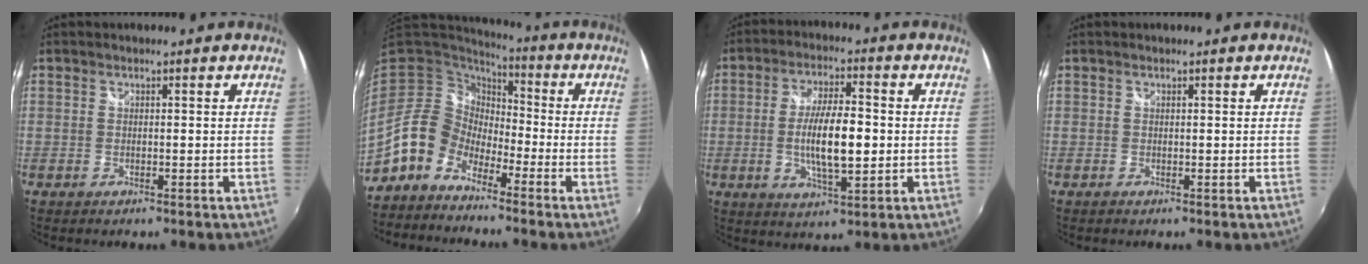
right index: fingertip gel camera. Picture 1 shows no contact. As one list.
[{"total": 11.5, "force": [-8.0, 7.2, 4.0], "torque": [-0.086, 0.019, -0.158]}, {"total": 10.4, "force": [-0.9, 3.1, 9.9], "torque": [-0.184, -0.005, -0.013]}, {"total": 0.0}]